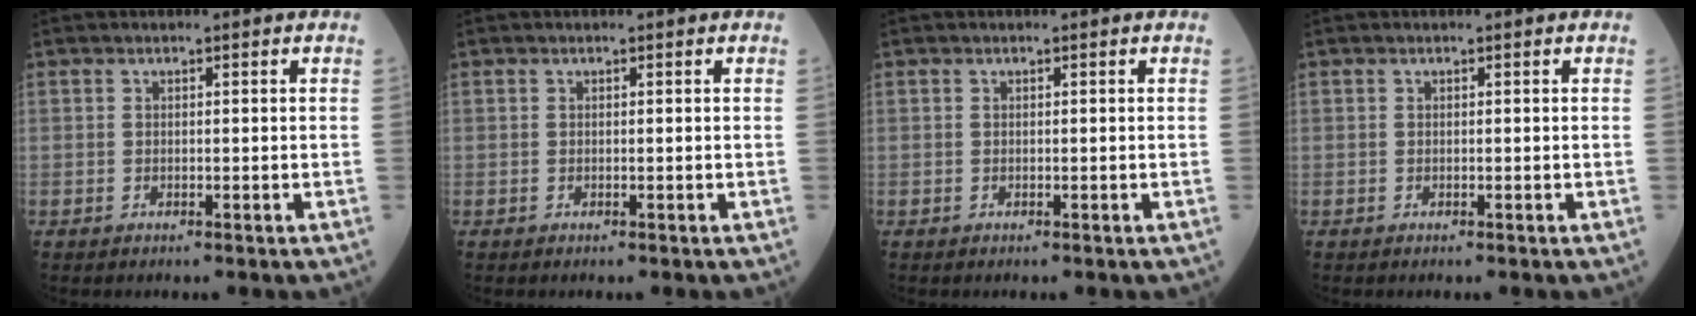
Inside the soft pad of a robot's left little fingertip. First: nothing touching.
{"total": 0.0}
{"total": 0.0}
{"total": 0.0}